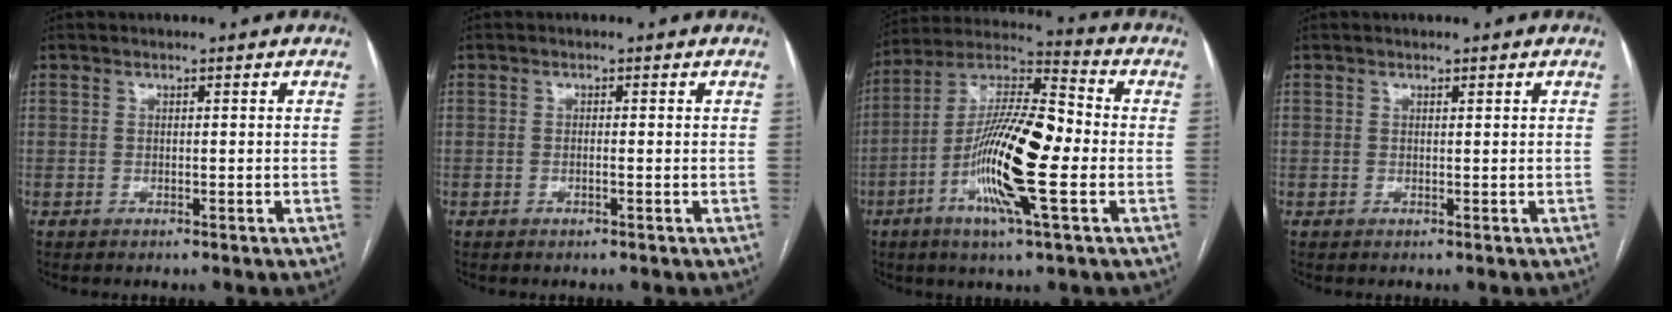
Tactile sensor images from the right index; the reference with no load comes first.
{"total": 0.6, "force": [-0.2, 0.0, 0.6], "torque": [-0.010, 0.002, -0.001]}
{"total": 17.3, "force": [-4.1, 1.9, 16.7], "torque": [-0.323, 0.003, -0.078]}
{"total": 0.0}